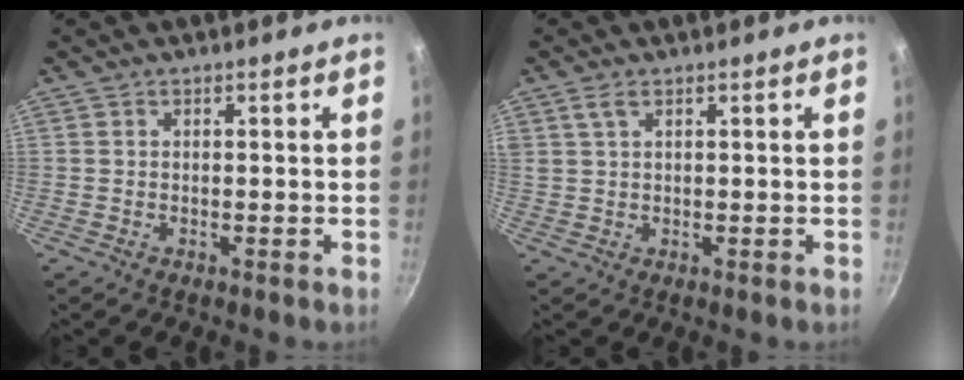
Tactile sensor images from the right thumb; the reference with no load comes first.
{"total": 2.2, "force": [1.2, 1.0, 1.5], "torque": [-0.029, -0.001, 0.027]}